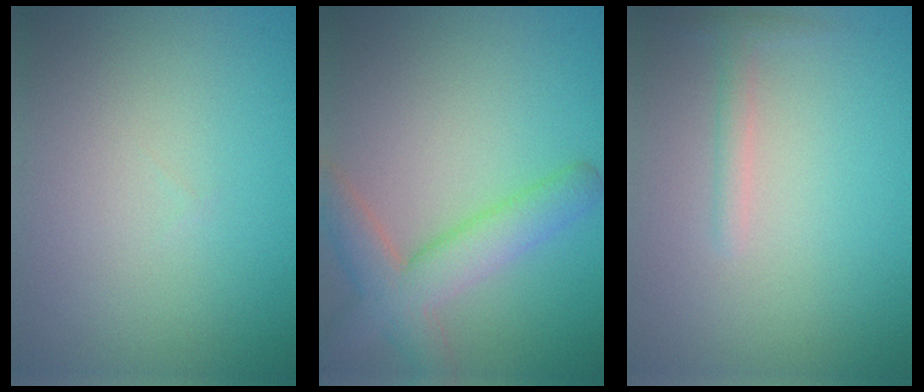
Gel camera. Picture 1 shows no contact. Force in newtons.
{"total": 5.2, "press": 5.2, "slide": 0.4}
{"total": 1.2, "press": 1.2, "slide": 0.0}